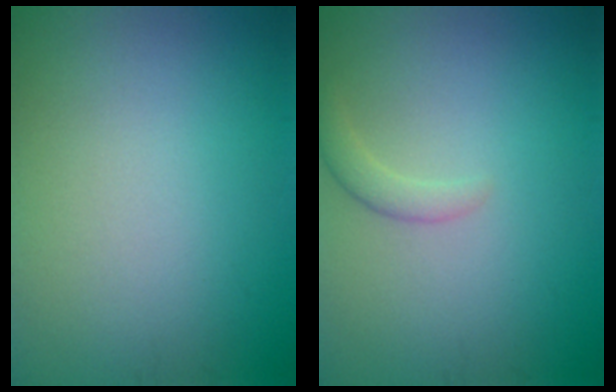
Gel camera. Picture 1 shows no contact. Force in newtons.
{"total": 1.4, "press": 1.4, "slide": 0.1}